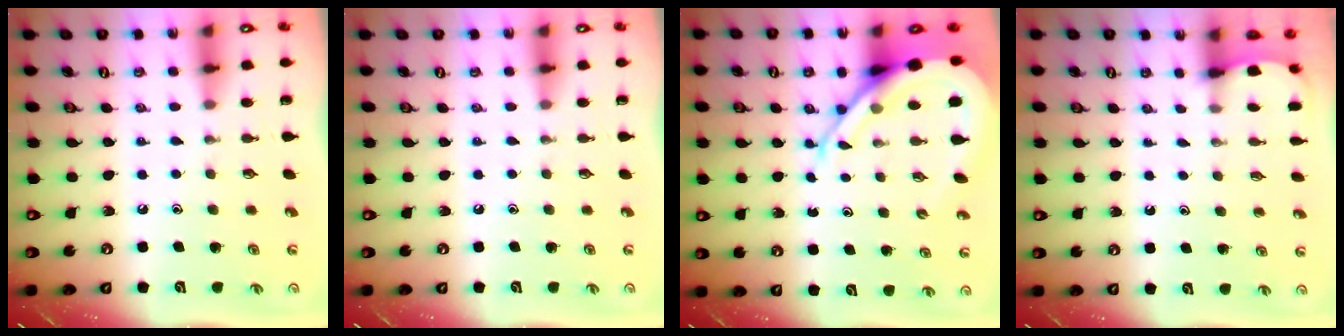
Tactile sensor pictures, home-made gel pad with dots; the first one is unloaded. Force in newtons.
{"total": 0.0}
{"total": 13.6, "press": 13.5, "slide": 1.4}
{"total": 1.3, "press": 1.3, "slide": 0.1}